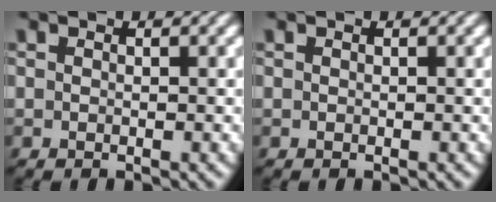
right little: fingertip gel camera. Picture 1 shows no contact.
{"total": 0.0}